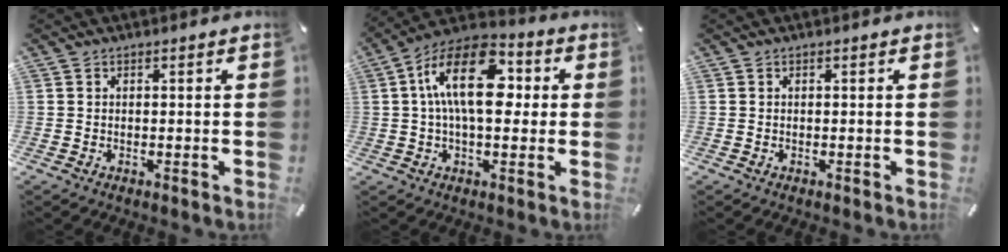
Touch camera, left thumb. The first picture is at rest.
{"total": 16.7, "force": [2.5, 9.0, 13.9], "torque": [-0.252, -0.001, 0.038]}
{"total": 0.0}